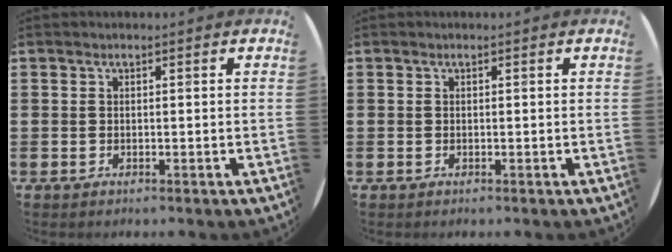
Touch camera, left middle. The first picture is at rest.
{"total": 0.0}